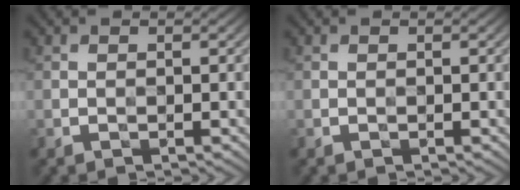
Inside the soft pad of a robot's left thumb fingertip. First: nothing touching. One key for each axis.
{"total": 0.0}